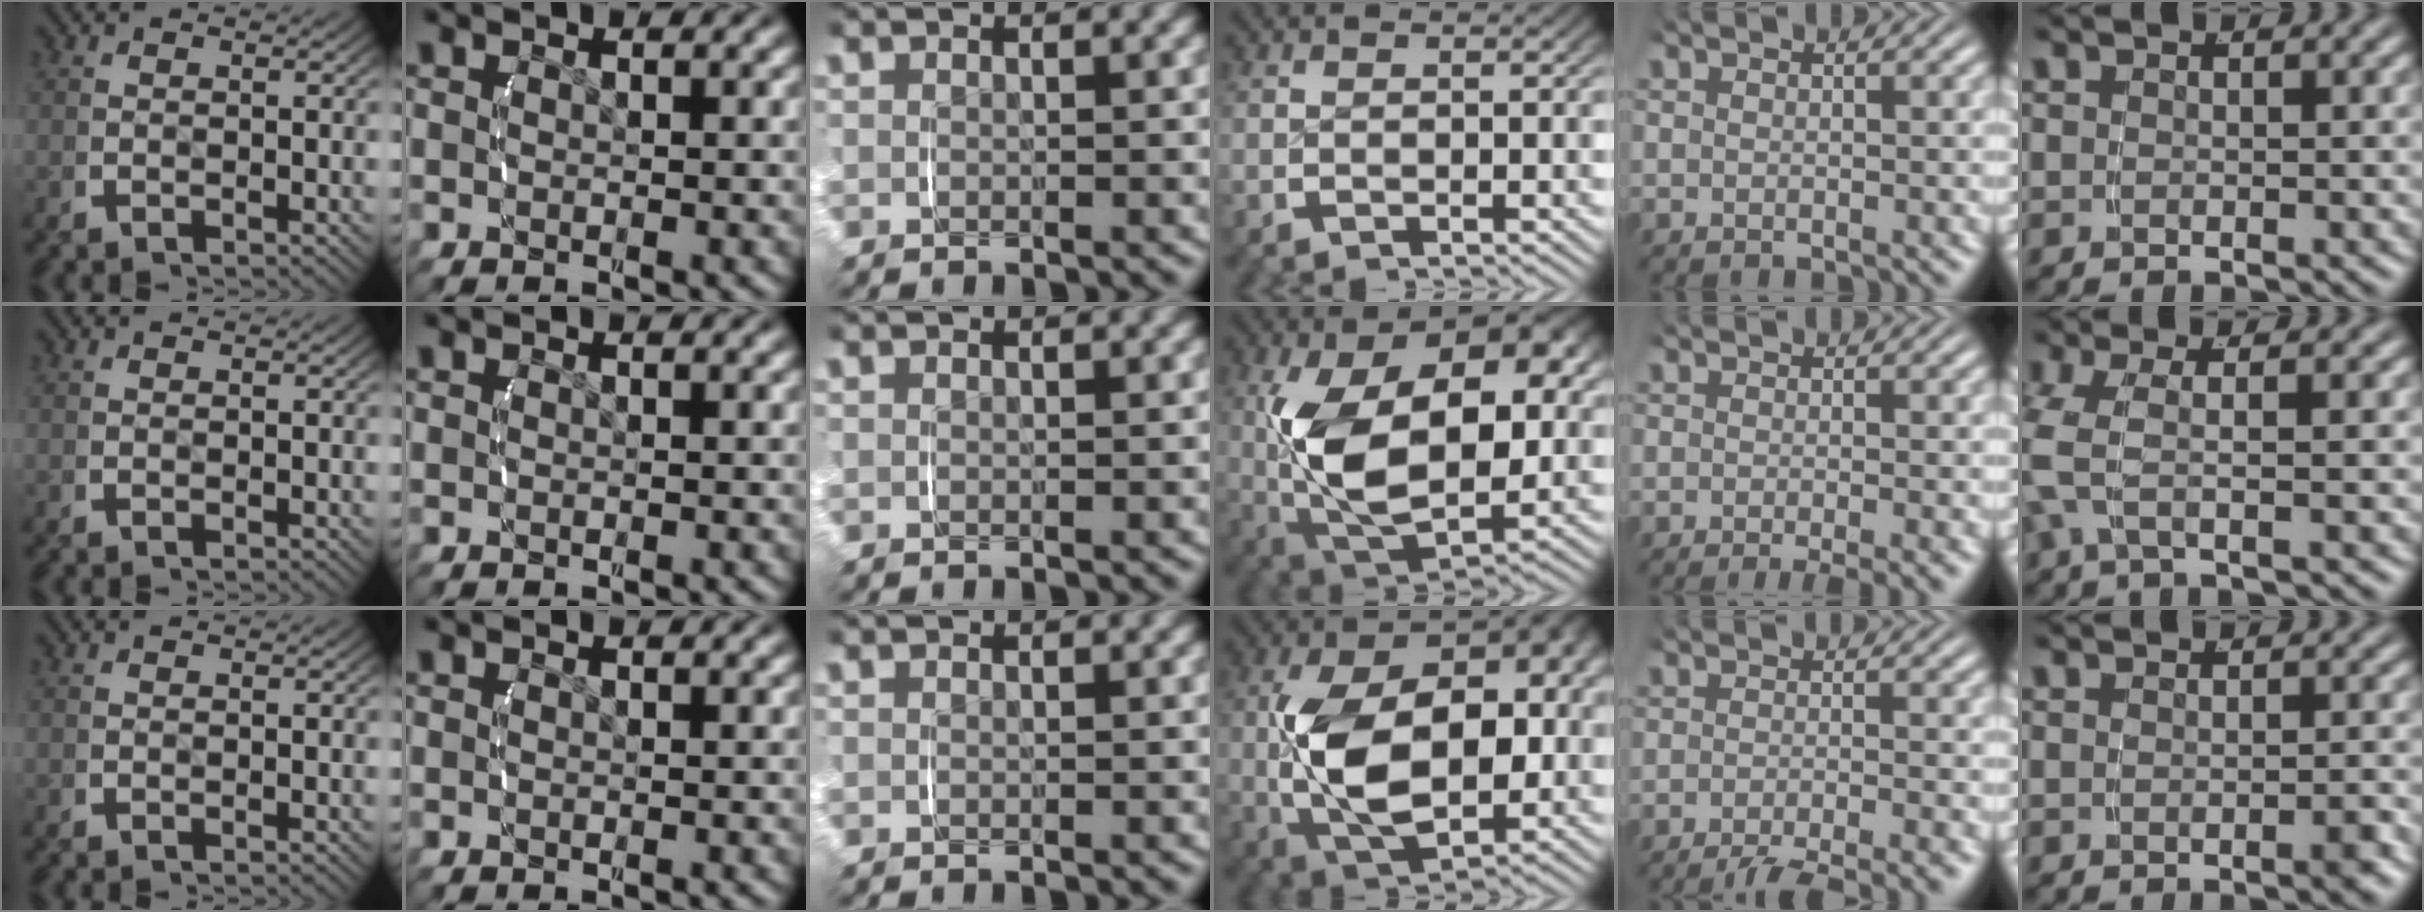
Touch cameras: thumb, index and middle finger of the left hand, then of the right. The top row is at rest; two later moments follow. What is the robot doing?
{"motion": "lift_and_place", "object": "ethernet cable"}